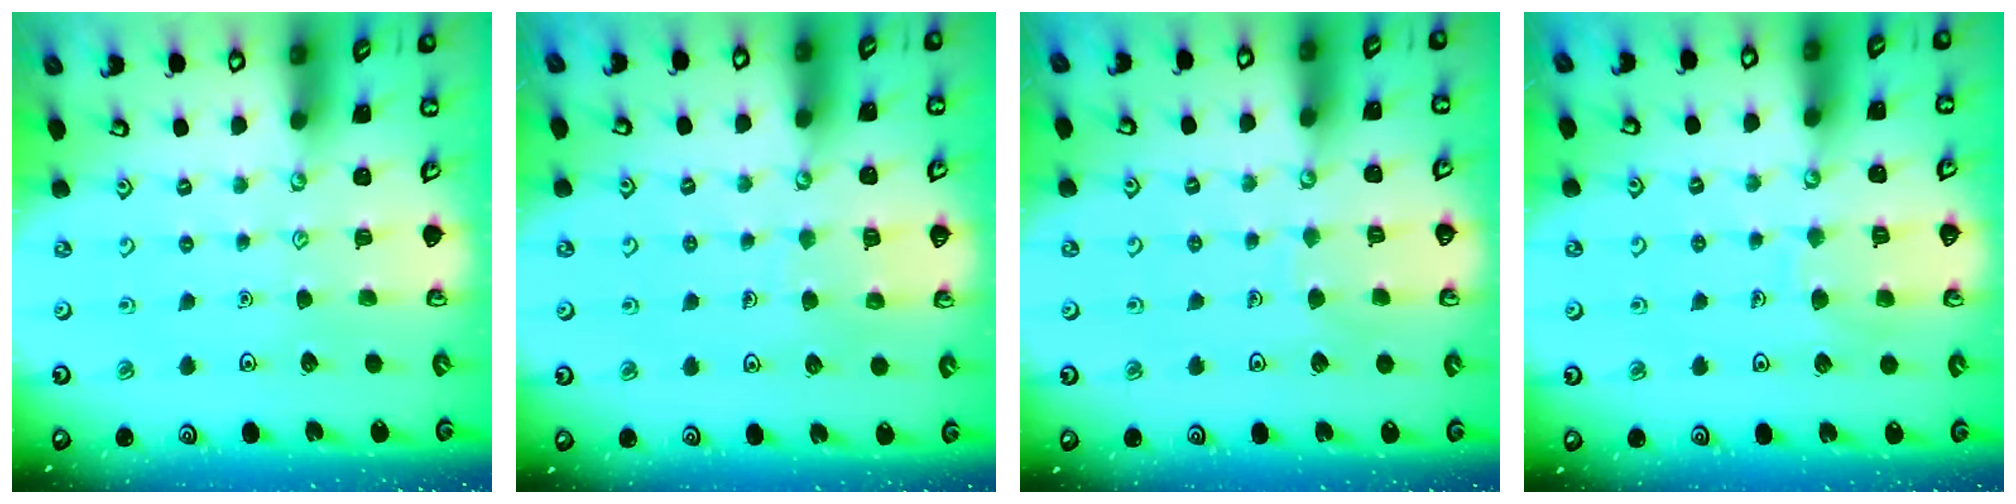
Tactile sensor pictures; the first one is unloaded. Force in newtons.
{"total": 6.9, "press": 6.9, "slide": 0.6}
{"total": 4.3, "press": 4.3, "slide": 0.3}
{"total": 7.1, "press": 7.1, "slide": 0.7}